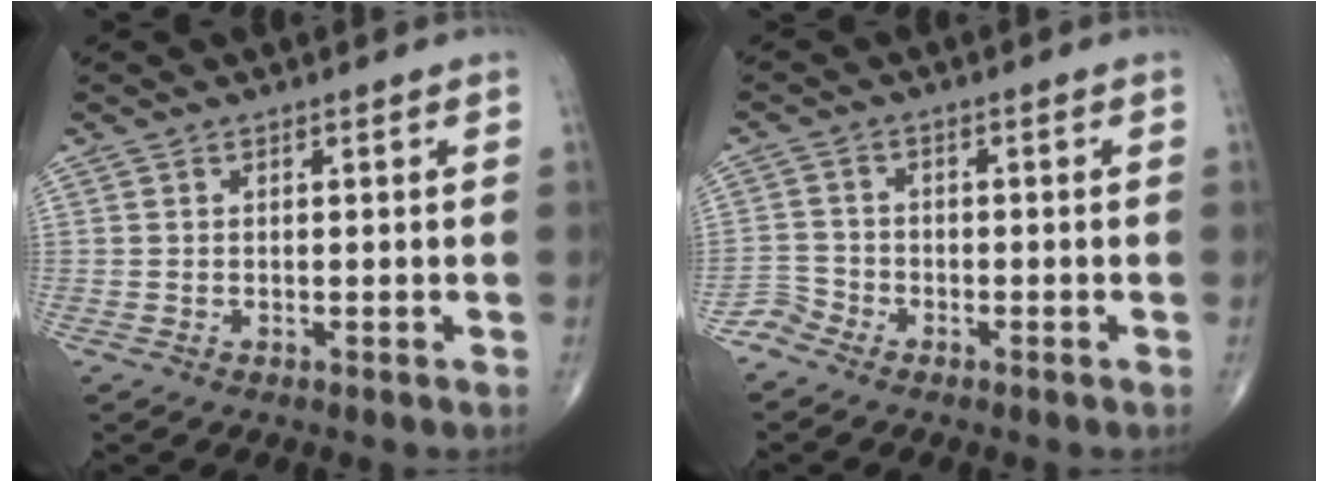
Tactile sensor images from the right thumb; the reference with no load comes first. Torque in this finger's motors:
{"motor_torque": [0.37, -0.31, -0.24, -0.35, -0.06]}